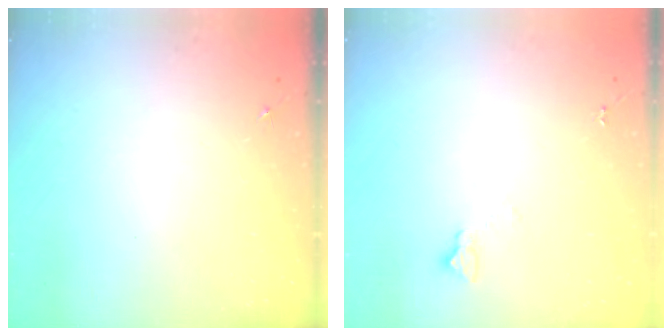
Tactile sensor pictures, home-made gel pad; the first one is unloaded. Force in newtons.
{"total": 3.1, "press": 3.0, "slide": 0.3}